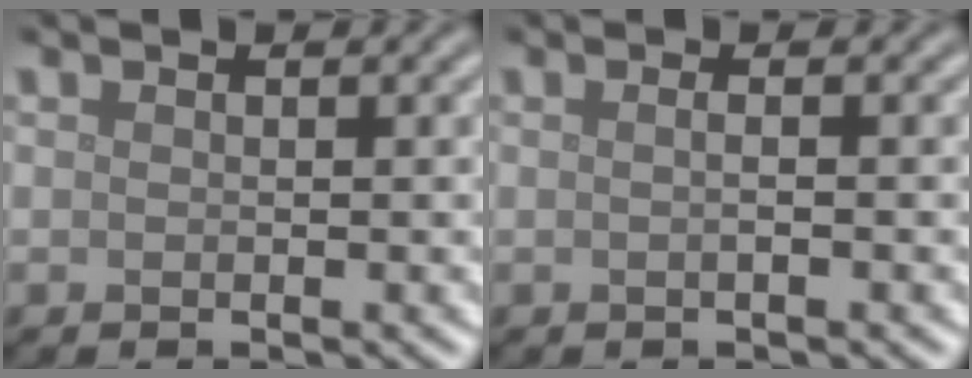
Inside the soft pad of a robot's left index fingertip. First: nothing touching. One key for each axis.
{"total": 1.4, "fx": 0.2, "fy": 0.6, "fz": 1.2, "tx": -0.005, "ty": -0.004, "tz": -0.012}